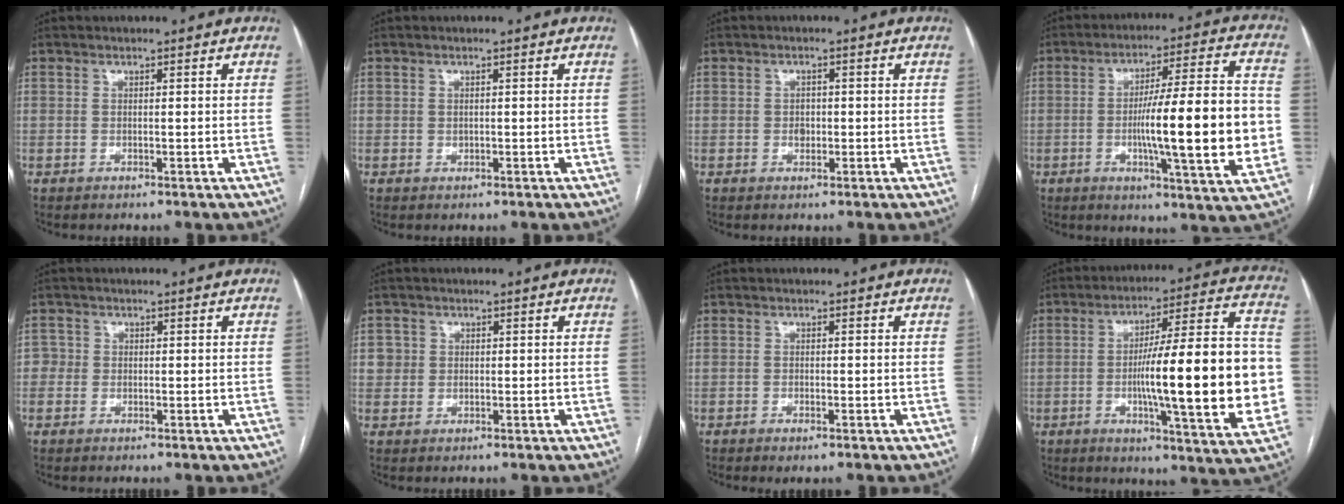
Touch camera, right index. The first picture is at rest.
{"total": 0.6, "force": [0.1, 0.5, 0.2], "torque": [0.002, 0.001, 0.002]}
{"total": 1.6, "force": [-0.2, 1.3, 1.0], "torque": [-0.014, 0.003, -0.001]}
{"total": 18.7, "force": [-2.3, 1.1, 18.5], "torque": [-0.269, 0.006, -0.036]}
{"total": 1.8, "force": [0.0, 1.8, 0.0], "torque": [0.016, 0.006, -0.006]}
{"total": 2.4, "force": [0.5, 2.4, 0.1], "torque": [0.012, 0.005, 0.006]}
{"total": 1.3, "force": [-0.9, 0.1, 0.9], "torque": [-0.015, -0.002, -0.011]}
{"total": 23.3, "force": [-2.7, 2.3, 23.0], "torque": [-0.291, 0.017, -0.038]}